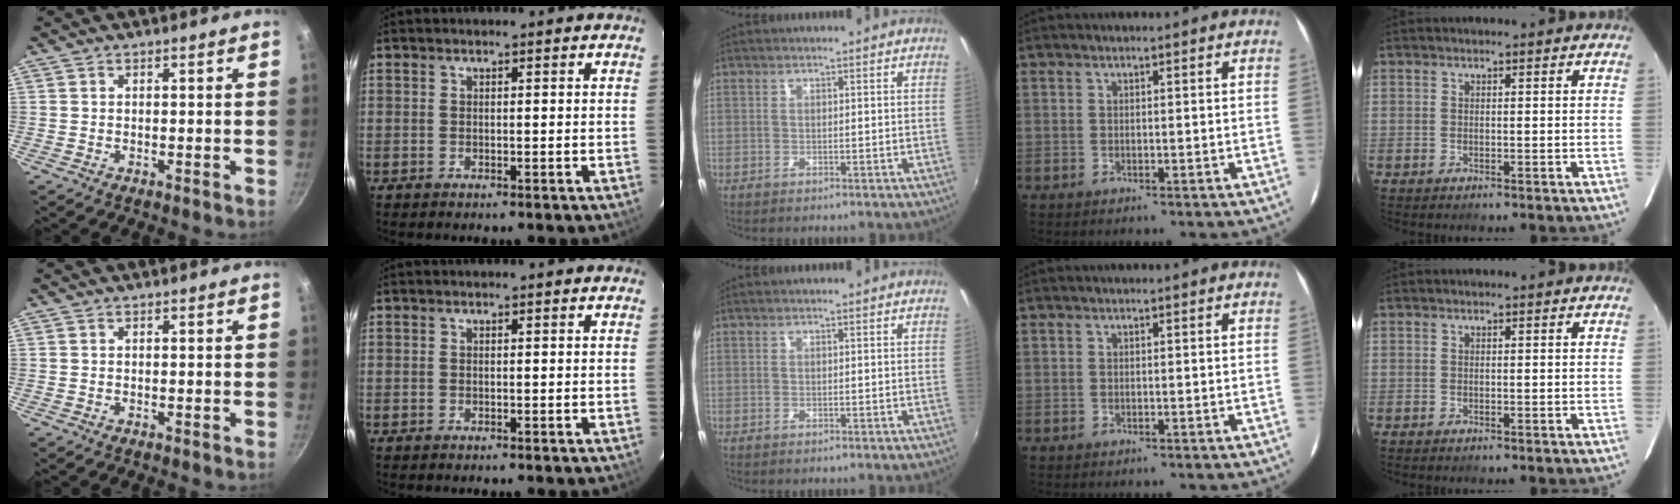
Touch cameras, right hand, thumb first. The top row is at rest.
{}